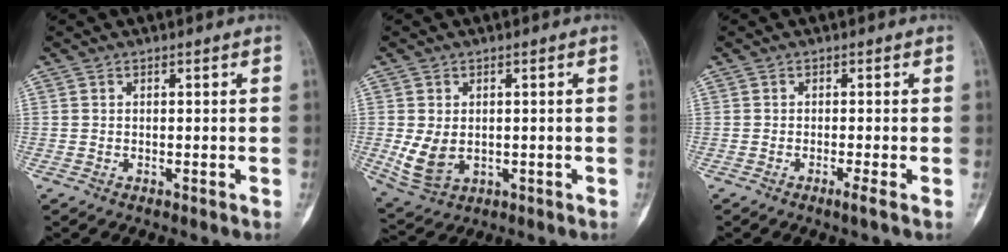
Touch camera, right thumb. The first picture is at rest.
{"total": 6.4, "force": [-0.3, 4.5, 4.5], "torque": [-0.082, -0.009, 0.012]}
{"total": 1.3, "force": [-0.7, -0.4, 1.1], "torque": [-0.027, -0.005, -0.016]}